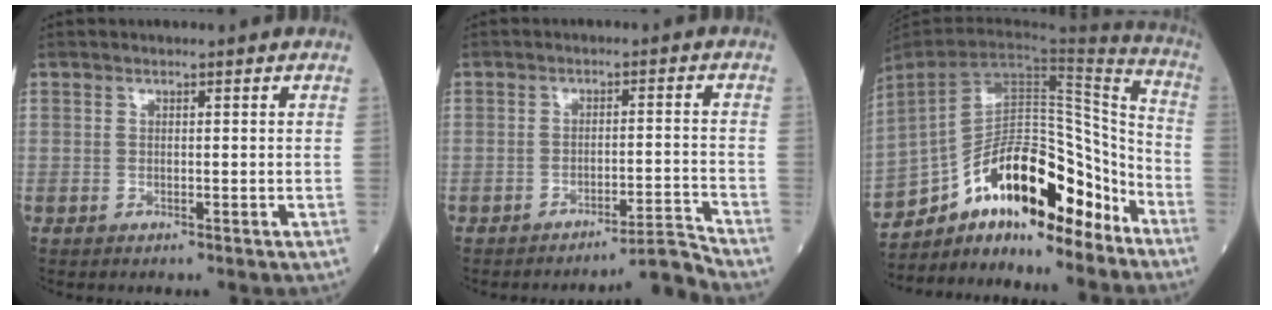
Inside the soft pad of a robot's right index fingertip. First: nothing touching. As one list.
[{"total": 5.3, "force": [-4.6, -2.5, 0.1], "torque": [0.006, 0.007, -0.070]}, {"total": 21.8, "force": [-15.8, 6.7, 13.5], "torque": [-0.231, 0.025, -0.258]}]